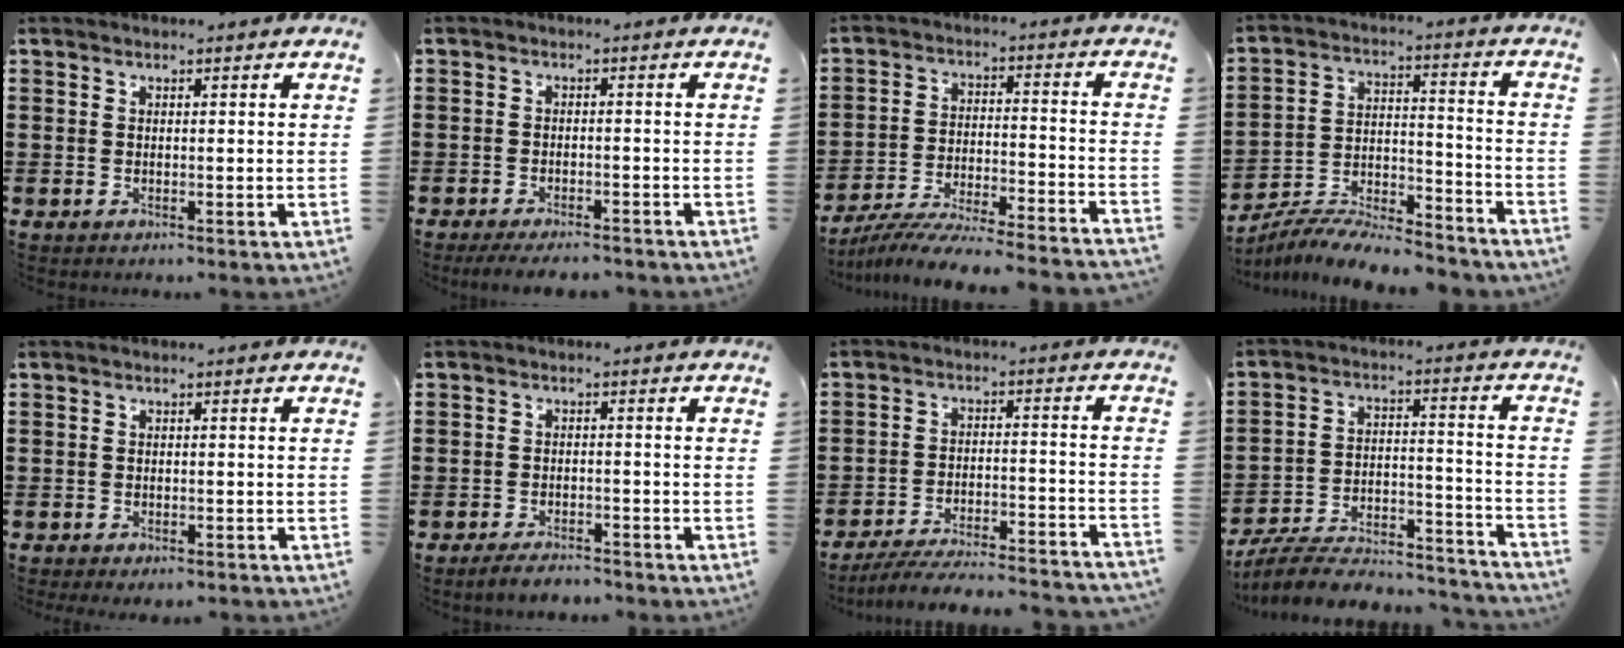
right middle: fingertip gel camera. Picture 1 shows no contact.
{"total": 2.7, "force": [-2.6, 0.3, 0.7], "torque": [-0.013, 0.000, -0.053]}
{"total": 7.6, "force": [-7.4, -0.3, 1.9], "torque": [-0.031, 0.000, -0.144]}
{"total": 8.4, "force": [-8.0, 0.9, 2.2], "torque": [-0.031, 0.013, -0.156]}
{"total": 0.8, "force": [-0.7, 0.3, 0.2], "torque": [-0.004, -0.001, -0.015]}
{"total": 2.8, "force": [-2.7, 0.6, 0.5], "torque": [-0.011, 0.002, -0.055]}
{"total": 6.3, "force": [-6.0, 0.1, 2.0], "torque": [-0.042, -0.005, -0.118]}
{"total": 7.2, "force": [-6.6, 1.2, 2.7], "torque": [-0.051, 0.003, -0.133]}